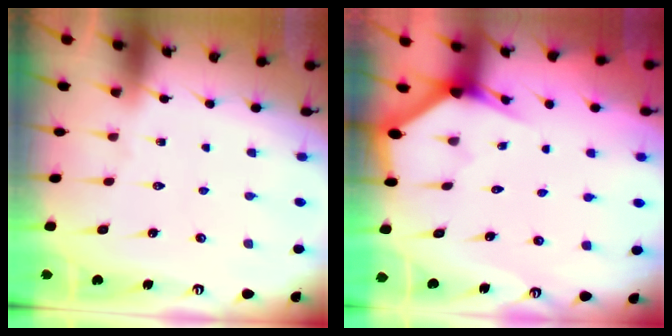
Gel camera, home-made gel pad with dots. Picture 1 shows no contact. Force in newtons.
{"total": 2.8, "press": 2.8, "slide": 0.1}